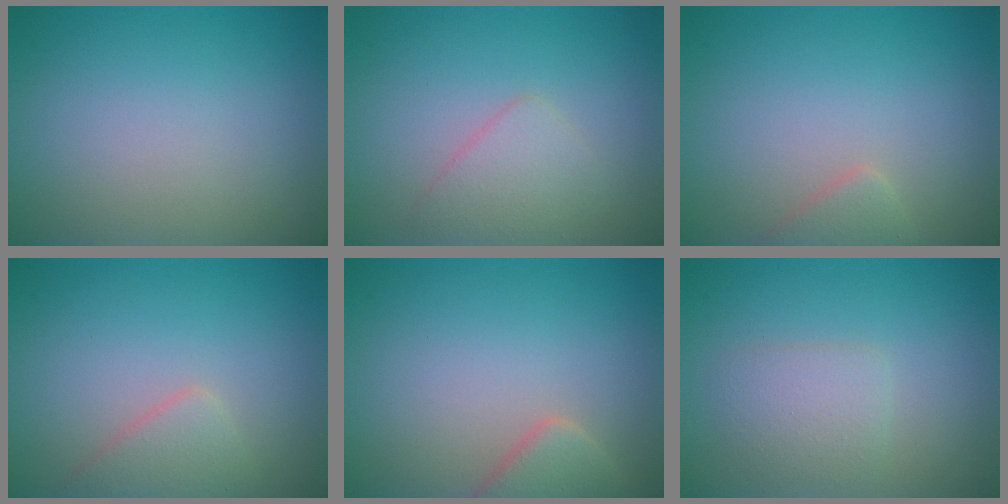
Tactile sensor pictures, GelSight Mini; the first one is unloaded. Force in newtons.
{"total": 2.2, "press": 2.2, "slide": 0.0}
{"total": 1.5, "press": 1.5, "slide": 0.1}
{"total": 2.3, "press": 2.3, "slide": 0.1}
{"total": 2.9, "press": 2.8, "slide": 0.3}
{"total": 2.2, "press": 2.2, "slide": 0.1}